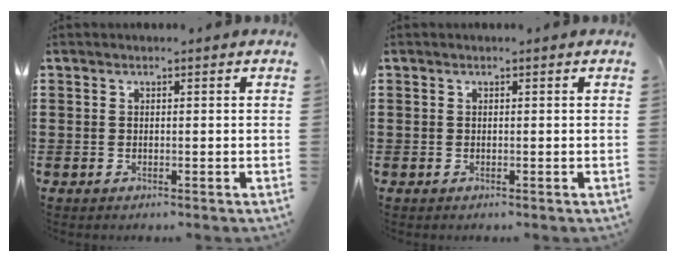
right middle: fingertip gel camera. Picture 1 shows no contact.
{"total": 0.0}